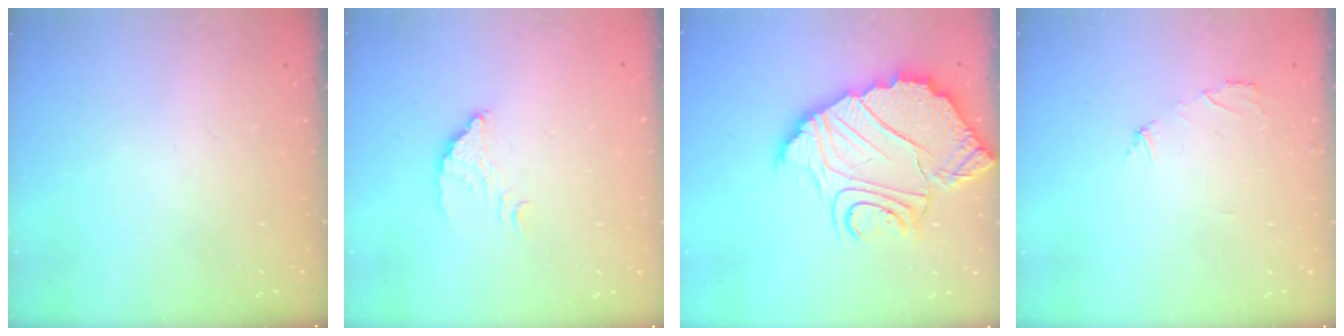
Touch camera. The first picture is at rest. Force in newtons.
{"total": 3.3, "press": 3.3, "slide": 0.1}
{"total": 14.8, "press": 14.7, "slide": 1.3}
{"total": 2.1, "press": 2.1, "slide": 0.1}